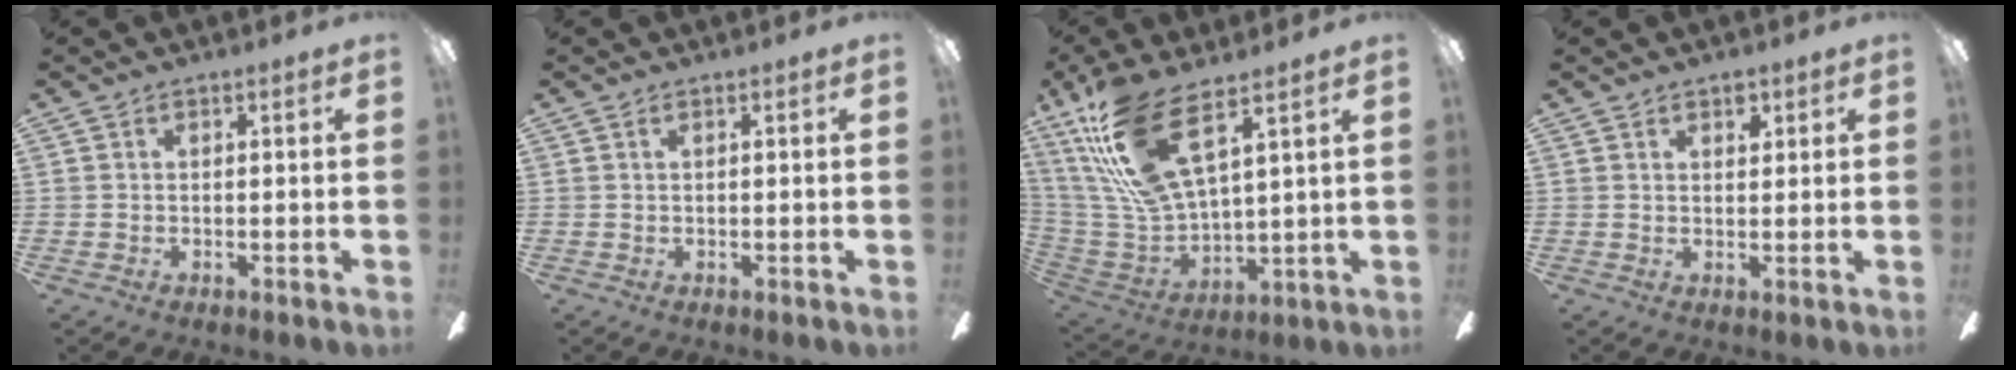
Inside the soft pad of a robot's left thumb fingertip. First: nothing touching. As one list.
[{"total": 0.5, "force": [0.2, 0.2, 0.4], "torque": [-0.010, 0.003, 0.003]}, {"total": 19.9, "force": [12.3, 6.6, 14.1], "torque": [-0.326, -0.057, 0.214]}, {"total": 3.0, "force": [2.0, 1.7, 1.4], "torque": [-0.006, -0.007, 0.031]}]